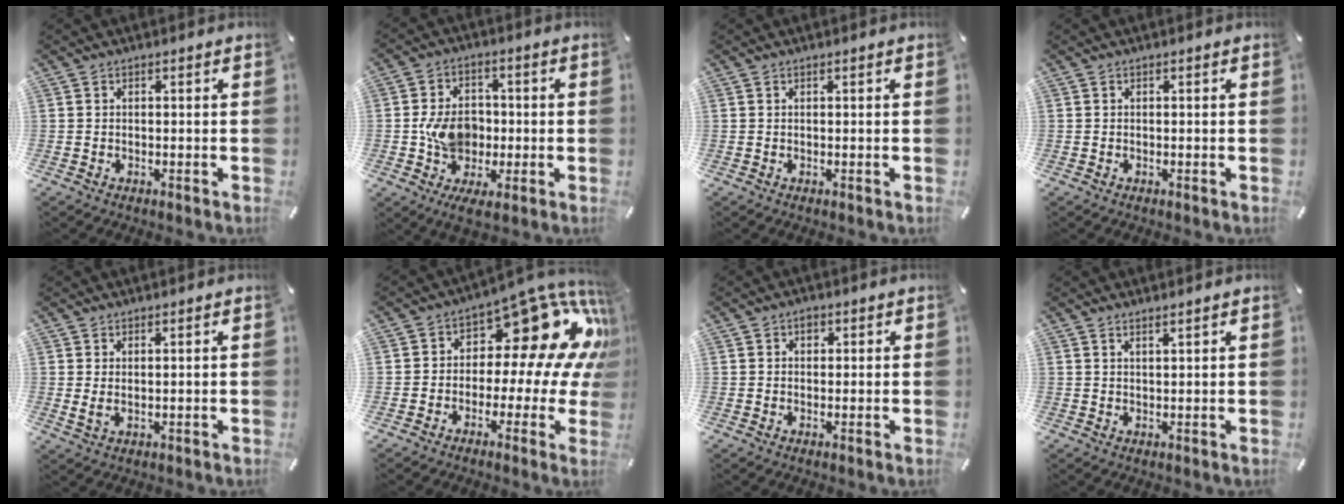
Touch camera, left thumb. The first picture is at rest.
{"total": 8.6, "force": [-1.3, 6.5, 5.6], "torque": [-0.113, 0.013, -0.021]}
{"total": 0.0}
{"total": 0.0}
{"total": 2.3, "force": [1.2, 0.7, 1.8], "torque": [-0.045, -0.004, 0.020]}
{"total": 16.7, "force": [6.1, 9.7, 12.1], "torque": [-0.165, -0.050, 0.098]}
{"total": 1.6, "force": [0.6, 1.4, 0.6], "torque": [-0.006, 0.002, 0.008]}
{"total": 1.6, "force": [1.5, -0.3, 0.5], "torque": [-0.010, -0.006, 0.029]}